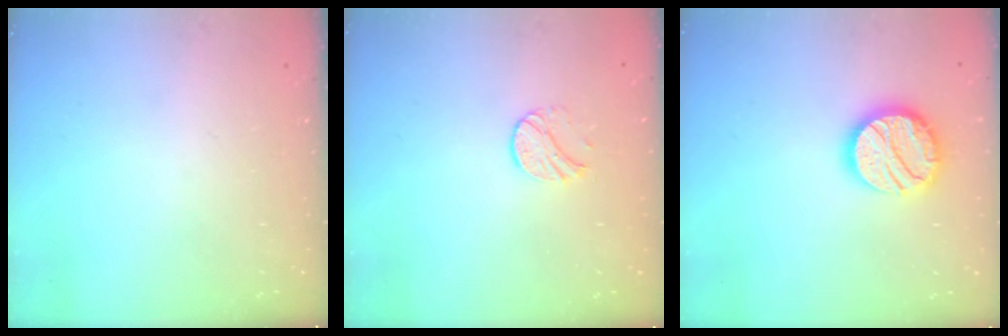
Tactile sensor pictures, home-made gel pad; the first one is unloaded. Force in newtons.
{"total": 7.5, "press": 7.5, "slide": 0.8}
{"total": 17.1, "press": 17.0, "slide": 1.5}